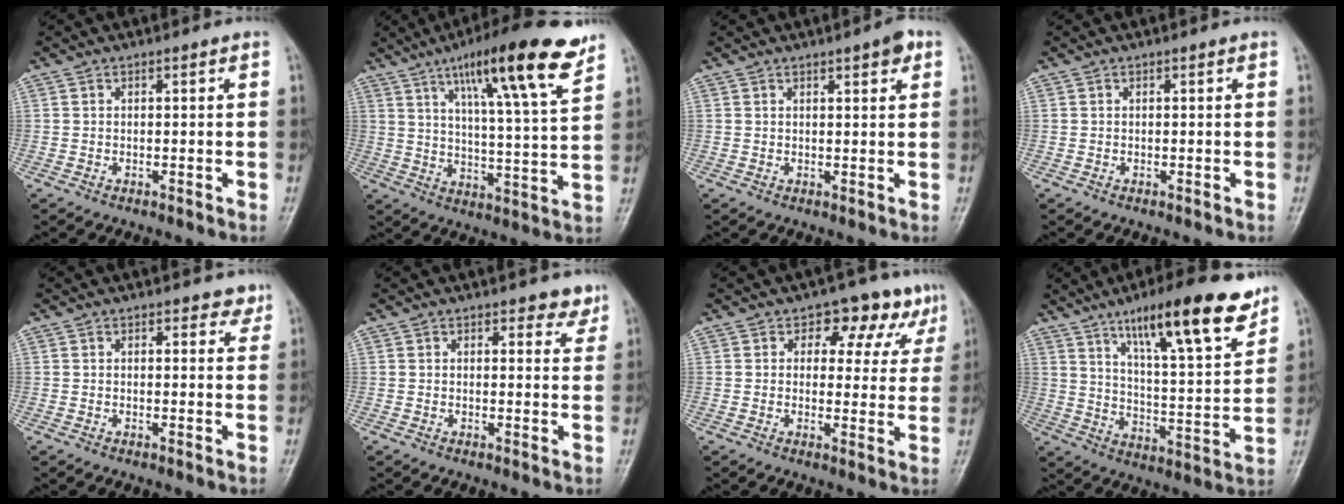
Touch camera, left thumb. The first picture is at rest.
{"total": 18.5, "force": [11.2, 2.7, 14.4], "torque": [-0.205, -0.048, 0.174]}
{"total": 3.2, "force": [1.8, 0.9, 2.5], "torque": [-0.027, -0.006, 0.022]}
{"total": 0.0}
{"total": 2.5, "force": [1.8, 1.4, 0.9], "torque": [0.014, -0.008, 0.018]}
{"total": 3.4, "force": [2.6, 1.7, 1.4], "torque": [0.010, -0.015, 0.028]}
{"total": 9.2, "force": [5.1, 6.0, 4.7], "torque": [-0.005, -0.016, 0.053]}
{"total": 19.0, "force": [12.3, 4.3, 13.9], "torque": [-0.185, -0.059, 0.197]}